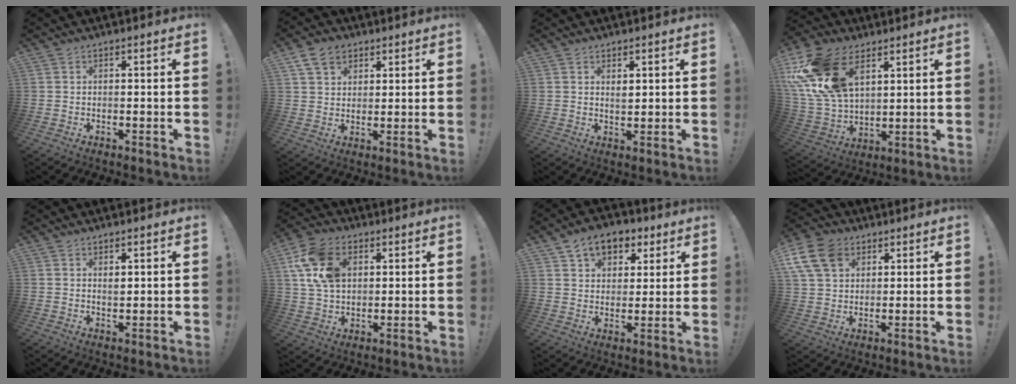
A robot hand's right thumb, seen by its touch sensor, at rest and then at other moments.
{"total": 7.8, "force": [4.4, 5.6, 3.0], "torque": [-0.050, -0.015, 0.087]}
{"total": 2.0, "force": [1.3, 1.2, 0.9], "torque": [0.000, -0.008, 0.020]}
{"total": 21.5, "force": [9.6, 13.5, 13.7], "torque": [-0.272, -0.042, 0.181]}
{"total": 1.4, "force": [1.0, 0.8, 0.5], "torque": [0.001, -0.006, 0.017]}
{"total": 15.2, "force": [5.0, 11.0, 9.3], "torque": [-0.165, -0.010, 0.098]}
{"total": 10.5, "force": [5.8, 7.4, 4.8], "torque": [-0.074, -0.023, 0.111]}
{"total": 12.4, "force": [5.5, 9.0, 6.5], "torque": [-0.136, -0.023, 0.111]}